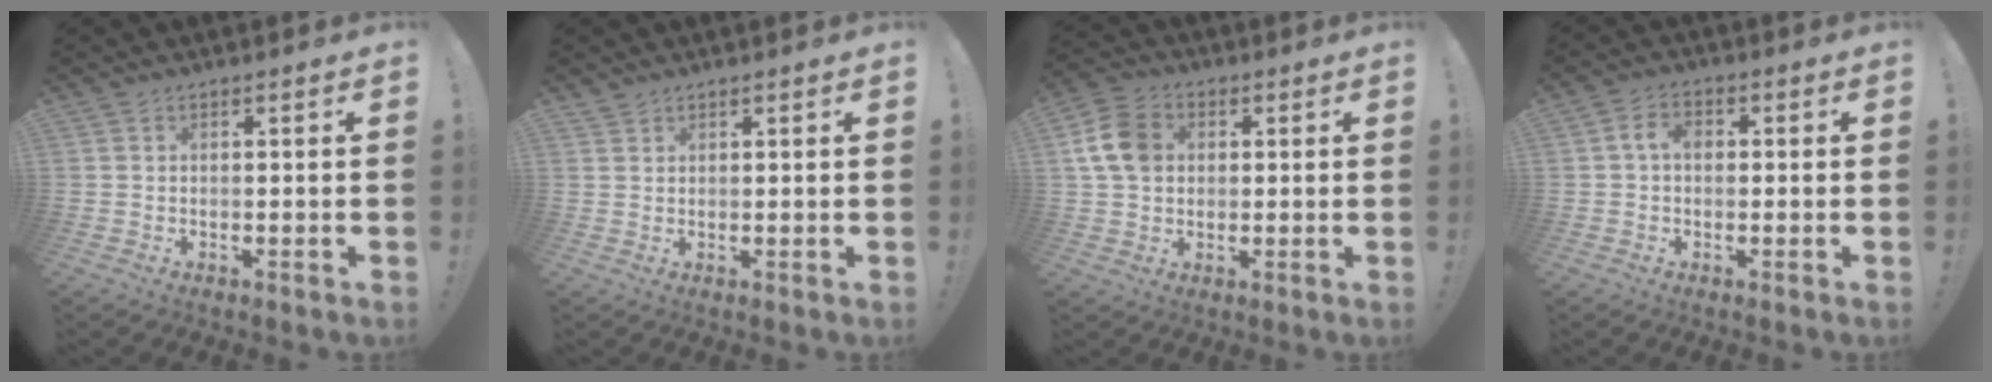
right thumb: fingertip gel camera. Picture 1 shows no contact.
{"total": 1.1, "force": [1.0, 0.3, 0.2], "torque": [-0.004, -0.004, 0.019]}
{"total": 11.4, "force": [2.2, 9.0, 6.7], "torque": [-0.114, 0.007, 0.048]}
{"total": 5.2, "force": [0.2, 3.3, 4.0], "torque": [-0.069, 0.014, 0.003]}